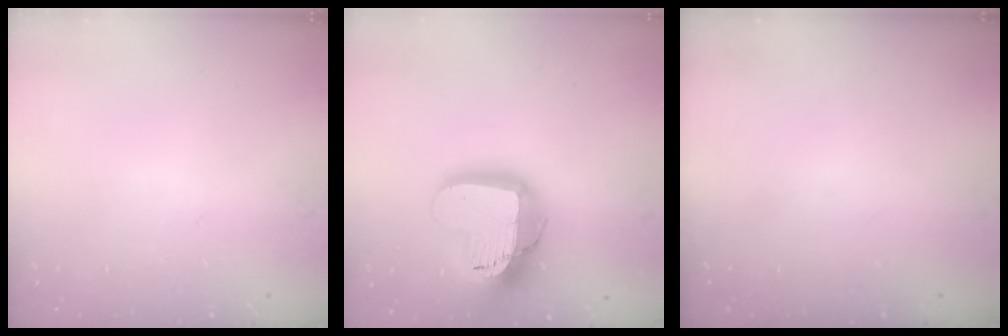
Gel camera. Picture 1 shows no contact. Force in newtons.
{"total": 20.1, "press": 20.0, "slide": 1.6}
{"total": 0.0}